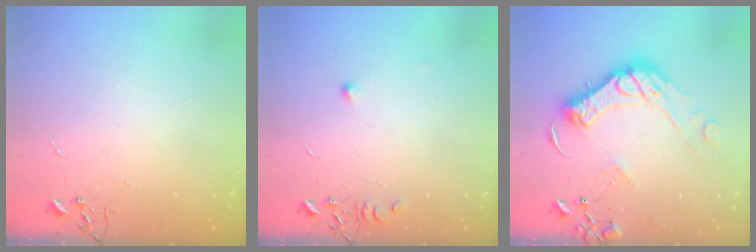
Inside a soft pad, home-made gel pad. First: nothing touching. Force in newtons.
{"total": 7.8, "press": 7.8, "slide": 0.5}
{"total": 17.8, "press": 17.8, "slide": 1.3}